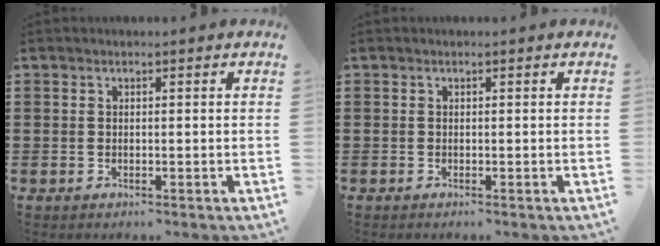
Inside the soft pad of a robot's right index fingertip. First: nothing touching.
{"total": 0.0}